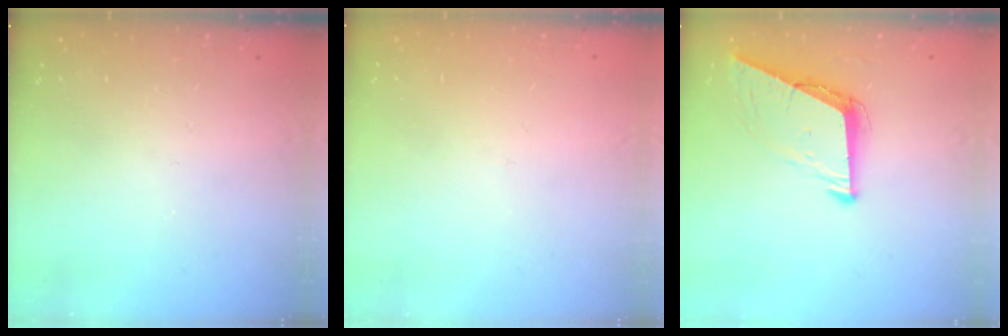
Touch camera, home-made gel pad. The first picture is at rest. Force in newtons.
{"total": 2.7, "press": 2.7, "slide": 0.3}
{"total": 7.4, "press": 7.3, "slide": 1.4}